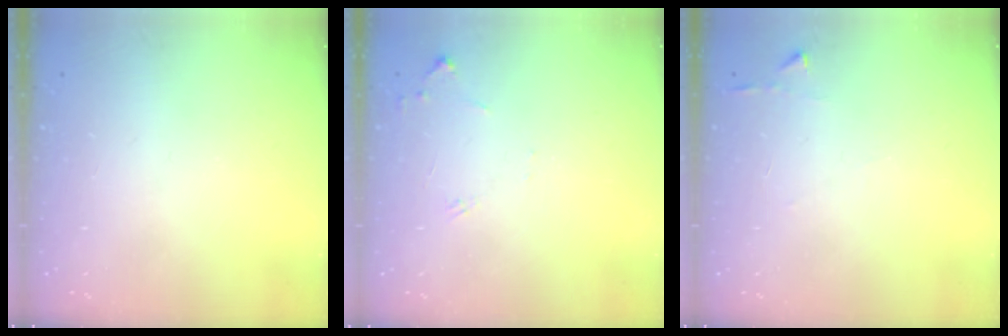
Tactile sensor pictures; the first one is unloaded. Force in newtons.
{"total": 6.3, "press": 6.3, "slide": 0.8}
{"total": 2.9, "press": 2.9, "slide": 0.3}